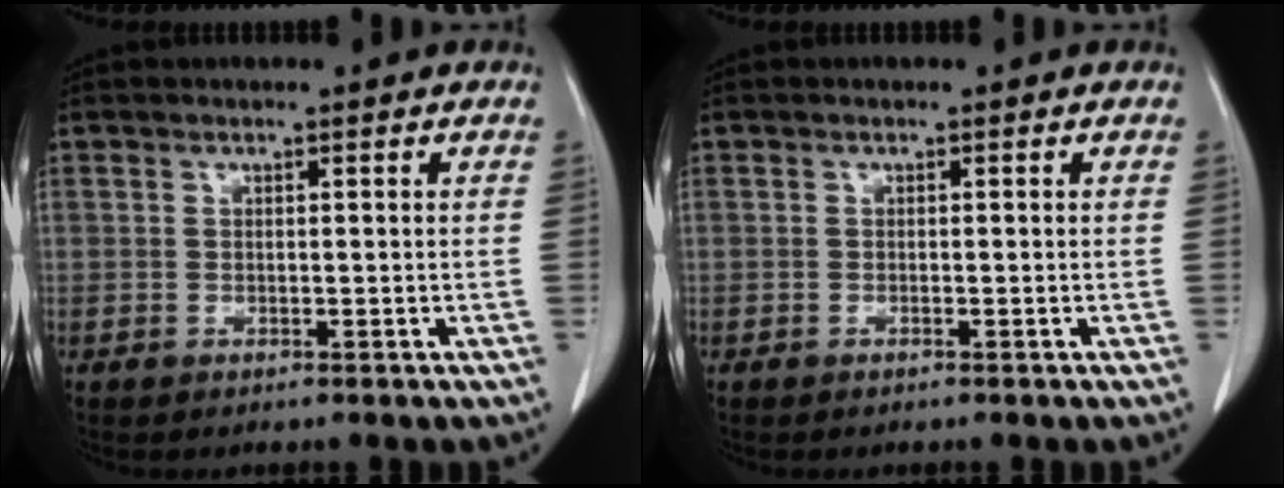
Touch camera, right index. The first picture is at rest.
{"total": 0.0}